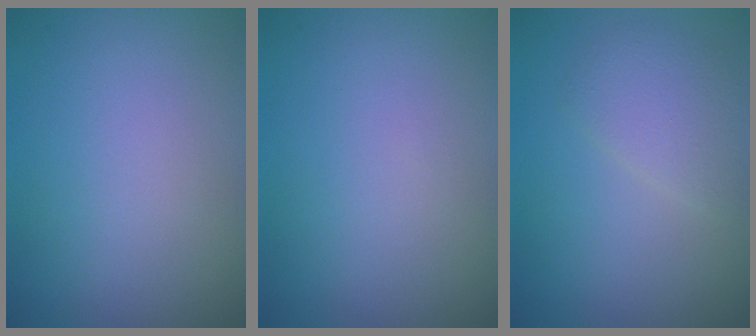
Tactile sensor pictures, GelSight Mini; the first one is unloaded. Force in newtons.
{"total": 0.0}
{"total": 2.4, "press": 2.4, "slide": 0.2}